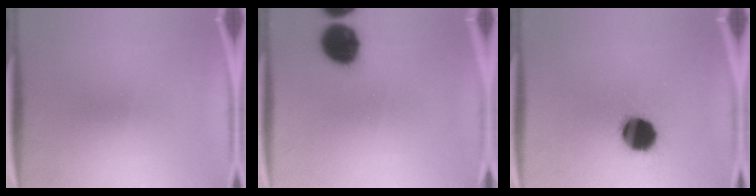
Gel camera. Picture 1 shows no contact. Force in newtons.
{"total": 12.1}
{"total": 12.6}